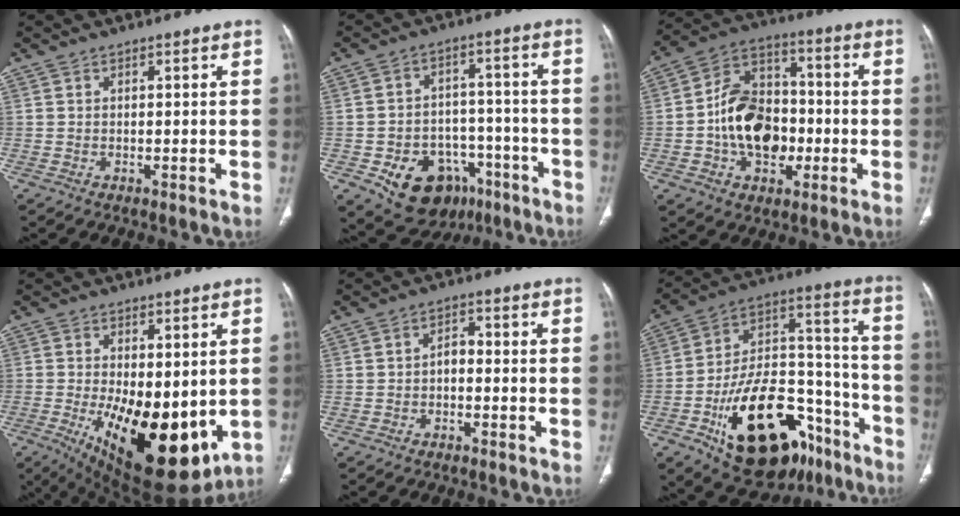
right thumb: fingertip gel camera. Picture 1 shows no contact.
{"total": 15.7, "force": [-7.7, 11.5, 7.6], "torque": [-0.084, 0.056, -0.101]}
{"total": 16.4, "force": [-2.5, 11.7, 11.1], "torque": [-0.151, 0.037, -0.043]}
{"total": 20.7, "force": [-3.6, 9.7, 17.9], "torque": [-0.251, -0.037, -0.023]}
{"total": 2.5, "force": [-0.8, 1.6, 1.8], "torque": [-0.022, 0.016, -0.019]}
{"total": 29.9, "force": [-14.6, 16.1, 20.5], "torque": [-0.301, 0.082, -0.222]}